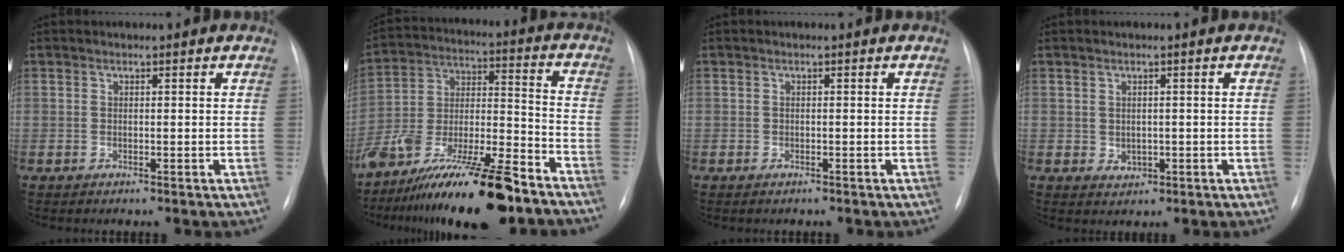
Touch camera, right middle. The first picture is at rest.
{"total": 22.1, "force": [-16.5, 3.4, 14.3], "torque": [-0.234, -0.009, -0.287]}
{"total": 0.6, "force": [-0.5, 0.3, 0.3], "torque": [-0.009, -0.003, -0.004]}
{"total": 1.8, "force": [-0.1, 1.5, 0.9], "torque": [-0.015, -0.001, 0.007]}